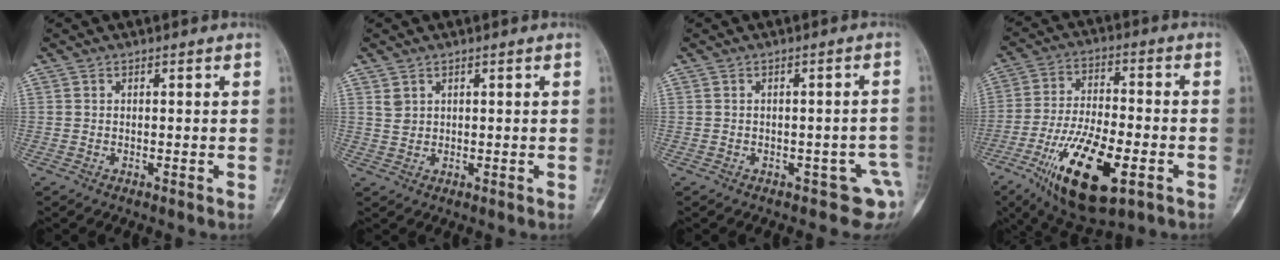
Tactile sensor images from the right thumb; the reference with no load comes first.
{"total": 2.0, "force": [1.2, 1.4, 0.9], "torque": [-0.009, -0.004, 0.028]}
{"total": 4.9, "force": [-2.3, 2.9, 3.2], "torque": [-0.007, 0.020, -0.025]}
{"total": 18.9, "force": [-7.7, 7.4, 15.6], "torque": [-0.282, 0.013, -0.122]}